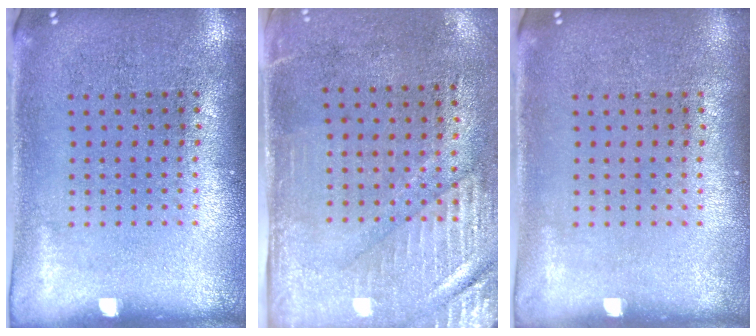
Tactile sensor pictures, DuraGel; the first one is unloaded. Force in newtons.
{"total": 3.0, "press": 2.6, "slide": 1.6}
{"total": 0.0}